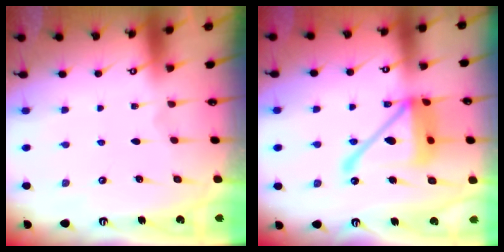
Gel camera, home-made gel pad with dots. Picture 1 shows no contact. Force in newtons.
{"total": 18.5, "press": 18.4, "slide": 1.9}